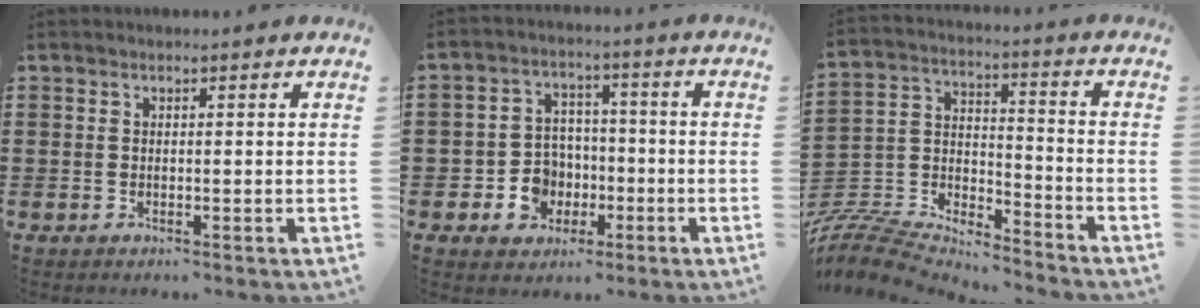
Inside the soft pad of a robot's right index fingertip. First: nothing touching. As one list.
[{"total": 6.8, "force": [-2.1, 6.0, 2.5], "torque": [-0.072, 0.016, -0.036]}, {"total": 7.8, "force": [-7.5, 1.7, 1.3], "torque": [-0.045, -0.001, -0.155]}]